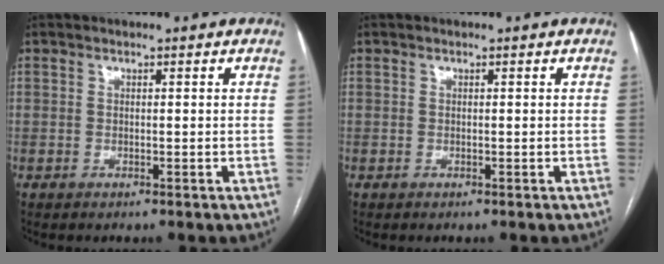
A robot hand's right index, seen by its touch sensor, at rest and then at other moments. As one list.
[{"total": 0.0}]